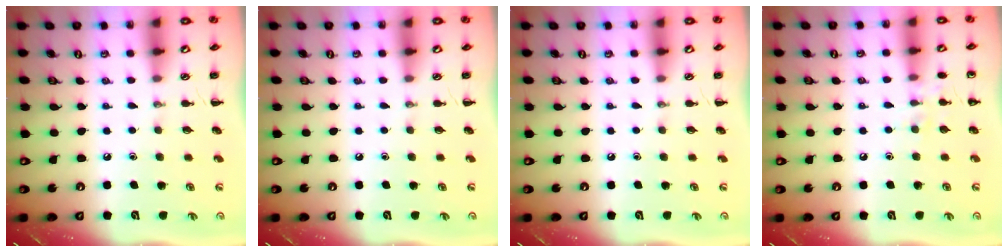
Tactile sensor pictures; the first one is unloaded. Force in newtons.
{"total": 0.0}
{"total": 0.0}
{"total": 5.9, "press": 5.7, "slide": 1.7}